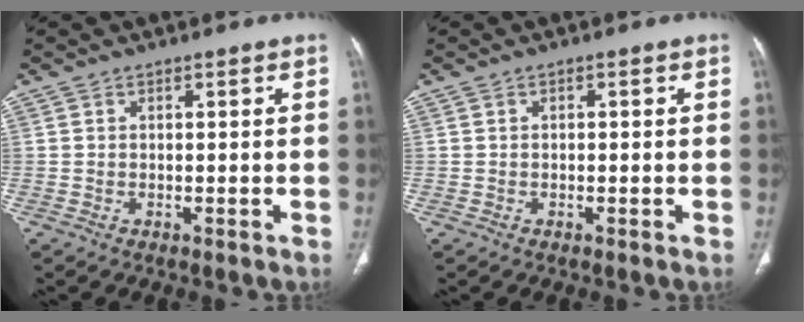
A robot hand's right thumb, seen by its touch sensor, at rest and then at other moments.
{"total": 0.0}